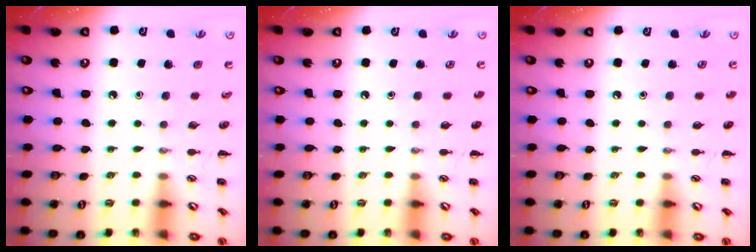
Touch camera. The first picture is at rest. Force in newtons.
{"total": 0.0}
{"total": 0.0}